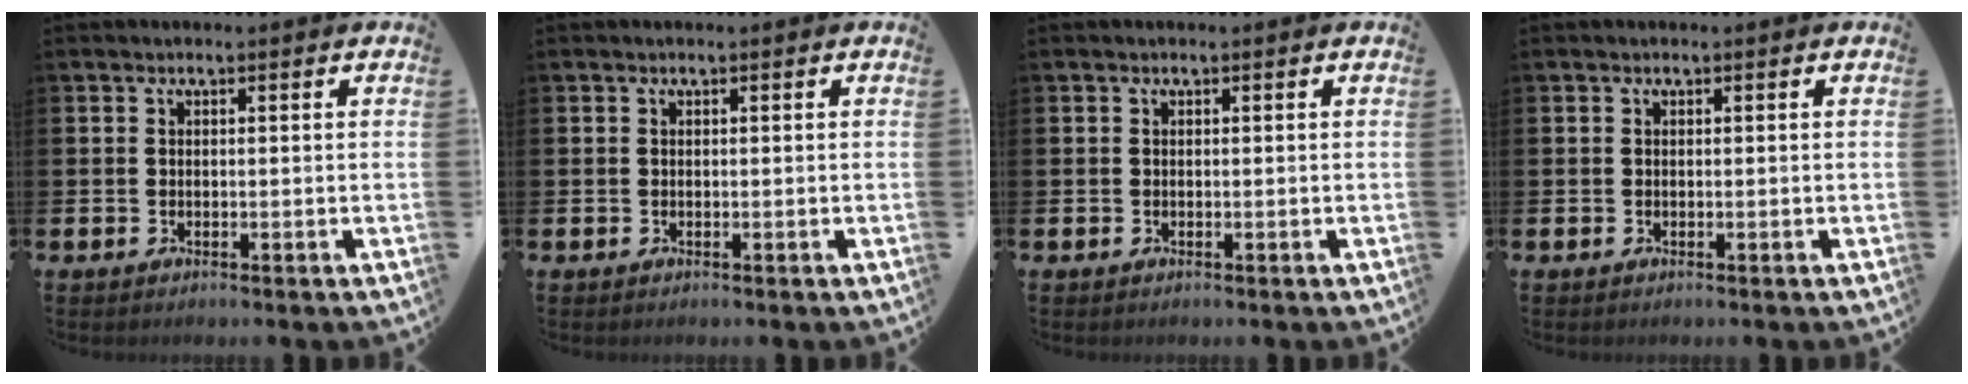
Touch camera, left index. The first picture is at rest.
{"total": 0.0}
{"total": 0.0}
{"total": 0.0}